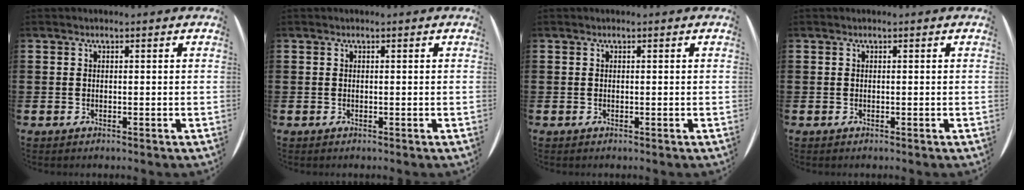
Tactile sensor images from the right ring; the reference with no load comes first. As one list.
[{"total": 0.0}, {"total": 0.0}, {"total": 0.0}]